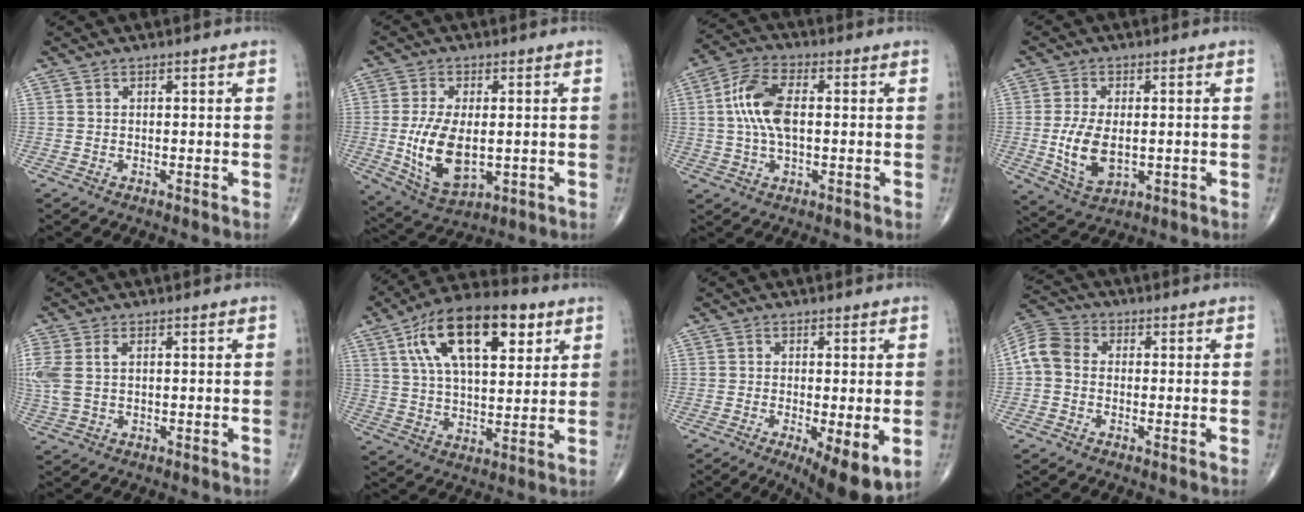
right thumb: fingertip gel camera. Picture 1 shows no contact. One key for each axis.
{"total": 12.1, "fx": -1.0, "fy": 6.4, "fz": 10.2, "tx": -0.192, "ty": -0.016, "tz": -0.004}
{"total": 9.9, "fx": 0.8, "fy": 4.7, "fz": 8.6, "tx": -0.184, "ty": 0.016, "tz": 0.012}
{"total": 9.1, "fx": -0.8, "fy": 5.1, "fz": 7.5, "tx": -0.141, "ty": -0.011, "tz": -0.006}
{"total": 6.5, "fx": 1.1, "fy": 3.8, "fz": 5.1, "tx": -0.156, "ty": 0.017, "tz": 0.029}
{"total": 19.9, "fx": 8.3, "fy": 9.2, "fz": 15.6, "tx": -0.244, "ty": -0.010, "tz": 0.139}
{"total": 9.4, "fx": -2.7, "fy": 2.9, "fz": 8.5, "tx": -0.129, "ty": -0.023, "tz": -0.039}
{"total": 6.7, "fx": -0.3, "fy": 5.3, "fz": 4.2, "tx": -0.078, "ty": 0.019, "tz": -0.021}